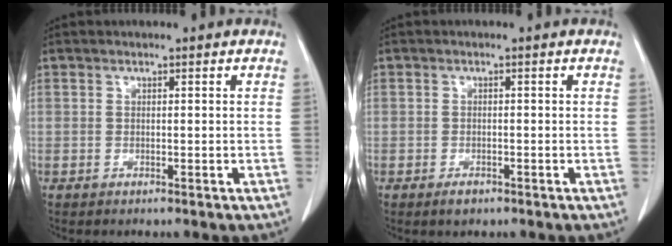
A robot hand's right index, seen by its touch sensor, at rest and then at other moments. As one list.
[{"total": 1.6, "force": [-1.0, 0.9, 0.8], "torque": [-0.013, 0.001, -0.012]}]